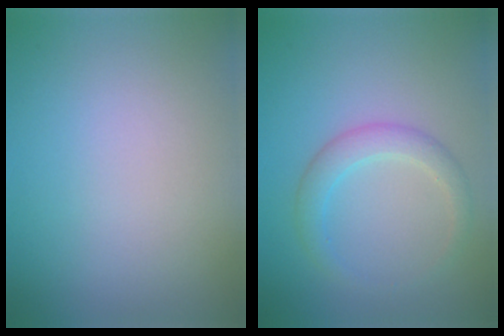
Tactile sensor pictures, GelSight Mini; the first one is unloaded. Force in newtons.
{"total": 2.5, "press": 2.5, "slide": 0.1}